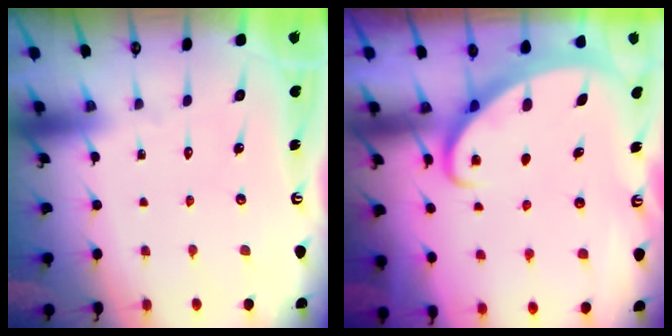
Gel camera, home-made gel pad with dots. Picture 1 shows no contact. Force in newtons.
{"total": 2.2, "press": 2.2, "slide": 0.4}